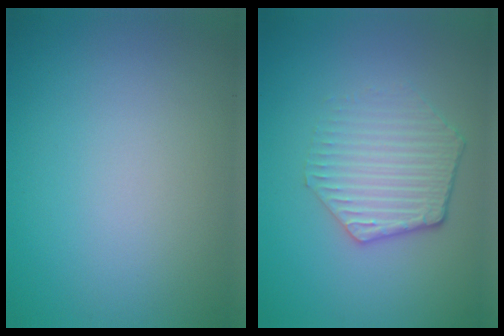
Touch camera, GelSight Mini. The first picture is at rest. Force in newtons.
{"total": 3.6, "press": 3.0, "slide": 2.0}